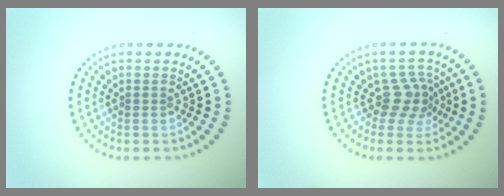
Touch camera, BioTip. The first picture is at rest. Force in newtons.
{"total": 2.8, "press": 2.2, "slide": 1.8}